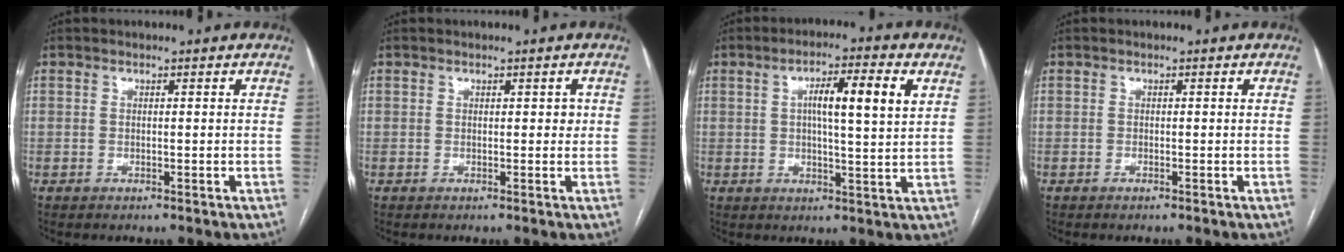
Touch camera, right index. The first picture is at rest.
{"total": 1.1, "force": [0.3, 0.7, 0.8], "torque": [-0.007, 0.006, 0.003]}
{"total": 8.7, "force": [2.6, 0.9, 8.2], "torque": [-0.135, 0.013, 0.038]}
{"total": 0.0}